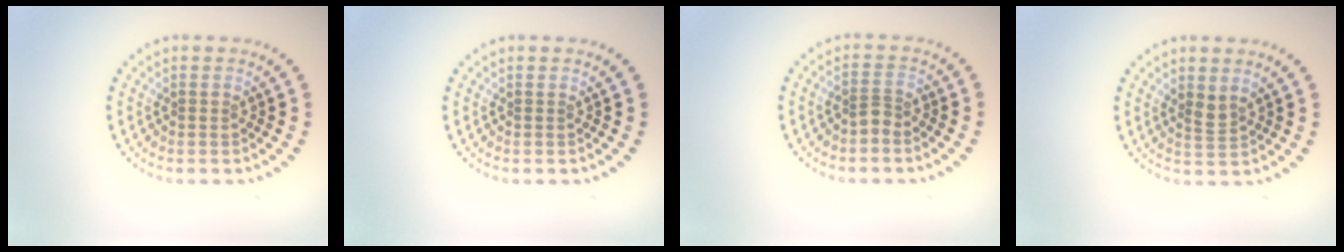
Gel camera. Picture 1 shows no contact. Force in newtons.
{"total": 0.0}
{"total": 1.5, "press": 1.2, "slide": 0.9}
{"total": 1.5, "press": 1.1, "slide": 0.9}